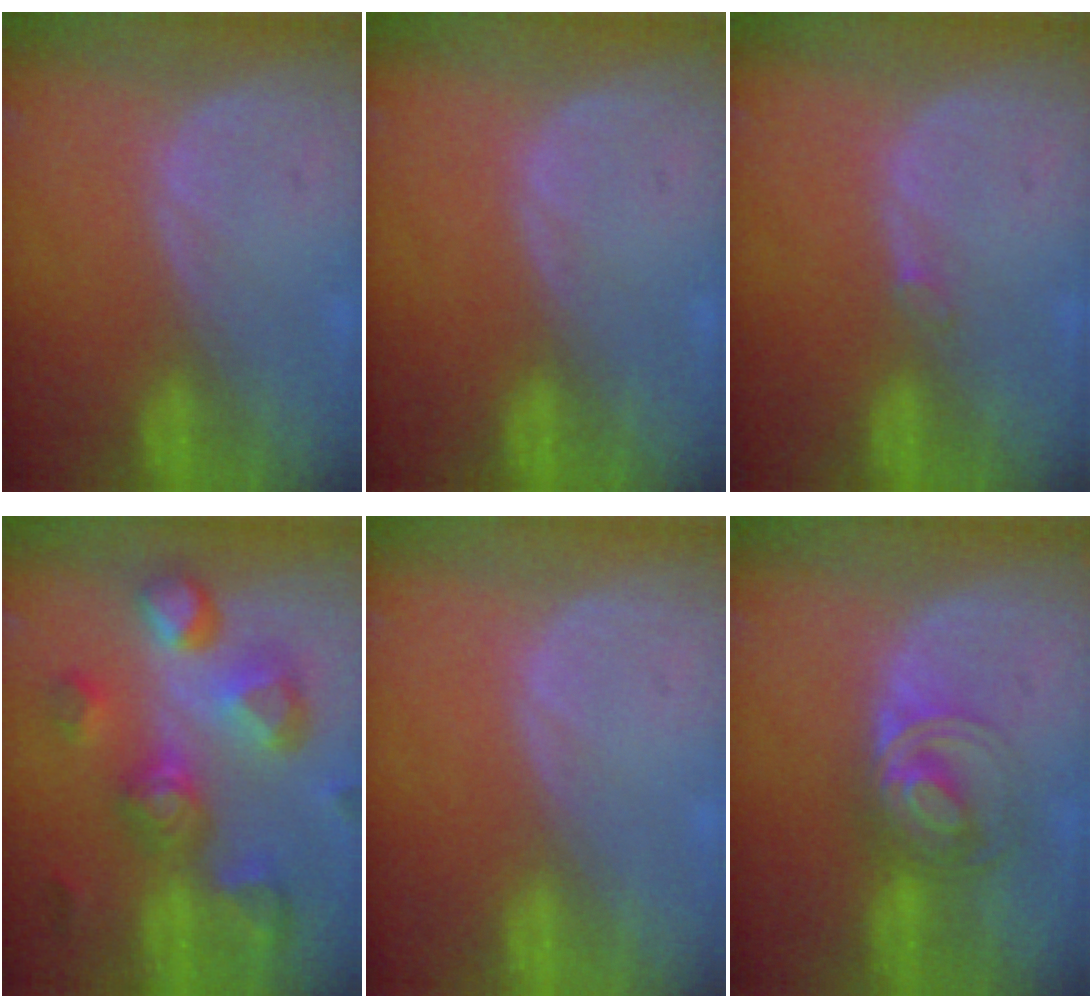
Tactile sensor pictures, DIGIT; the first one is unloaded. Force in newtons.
{"total": 0.0}
{"total": 0.7, "press": 0.7, "slide": 0.2}
{"total": 11.2, "press": 10.0, "slide": 5.0}
{"total": 0.0}
{"total": 6.8, "press": 5.9, "slide": 3.3}